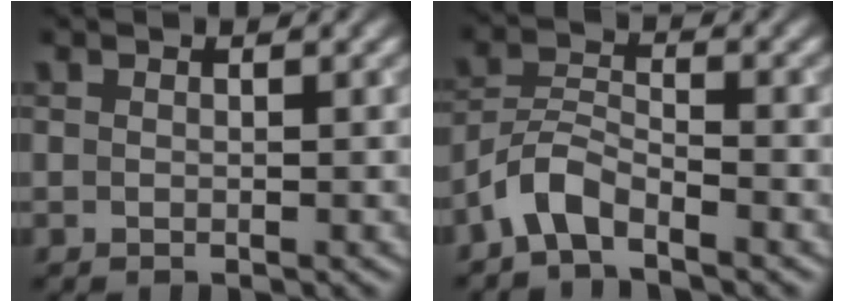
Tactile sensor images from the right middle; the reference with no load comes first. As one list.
[{"total": 3.3, "force": [-2.8, 0.9, 1.6], "torque": [-0.036, 0.008, -0.065]}]